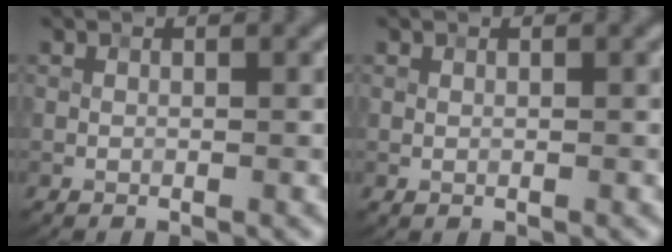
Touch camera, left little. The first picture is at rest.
{"total": 0.0}